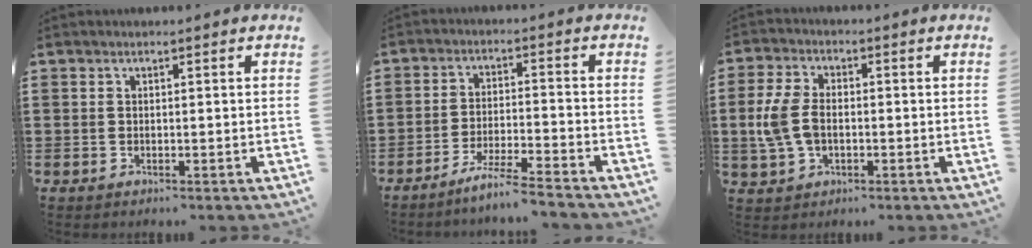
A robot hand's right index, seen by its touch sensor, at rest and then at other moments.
{"total": 5.5, "force": [-5.0, -0.8, 1.9], "torque": [-0.038, -0.014, -0.098]}
{"total": 6.6, "force": [-0.5, 4.1, 5.1], "torque": [-0.138, -0.004, -0.020]}